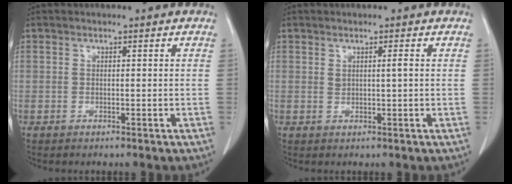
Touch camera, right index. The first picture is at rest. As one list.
[{"total": 1.3, "force": [0.4, 0.1, 1.2], "torque": [-0.024, -0.002, 0.009]}]